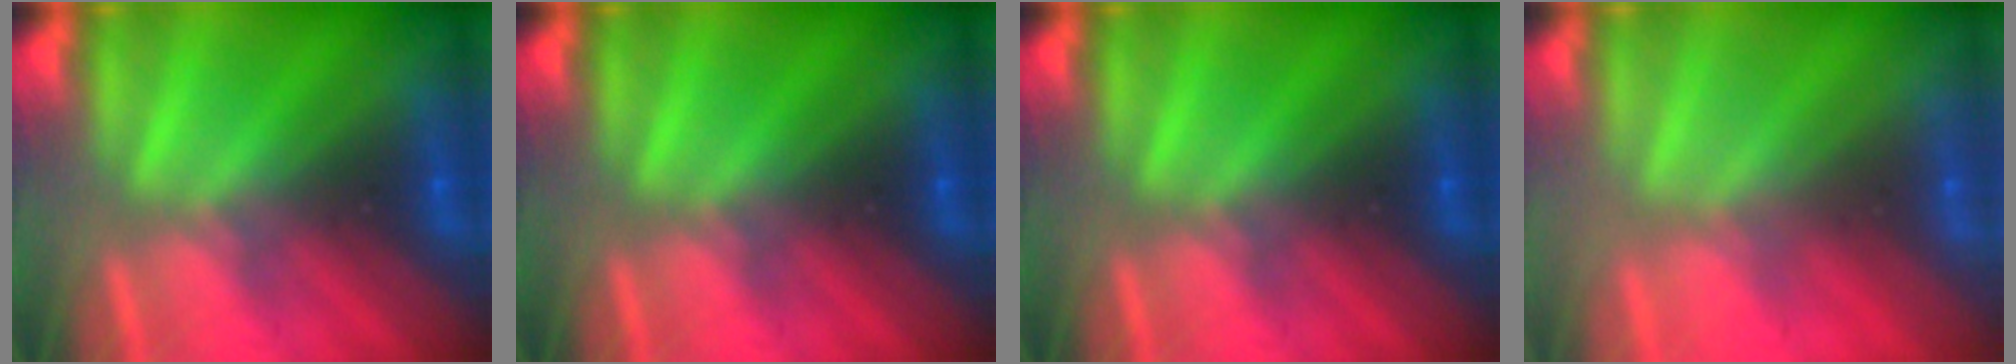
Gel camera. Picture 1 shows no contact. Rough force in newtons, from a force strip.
{"total": 0.0}
{"total": 0.0}
{"total": 2.9}